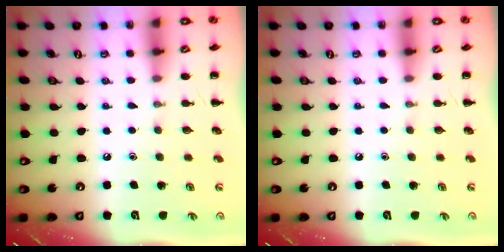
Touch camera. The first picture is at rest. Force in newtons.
{"total": 0.0}